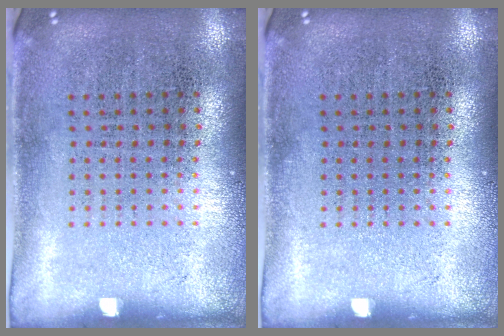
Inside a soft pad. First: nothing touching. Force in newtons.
{"total": 0.0}